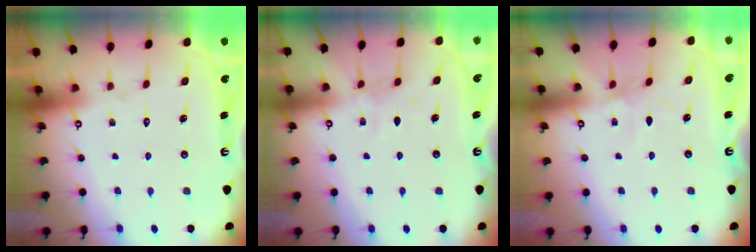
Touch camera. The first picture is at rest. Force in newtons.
{"total": 4.3, "press": 4.2, "slide": 0.5}
{"total": 2.2, "press": 2.1, "slide": 0.3}